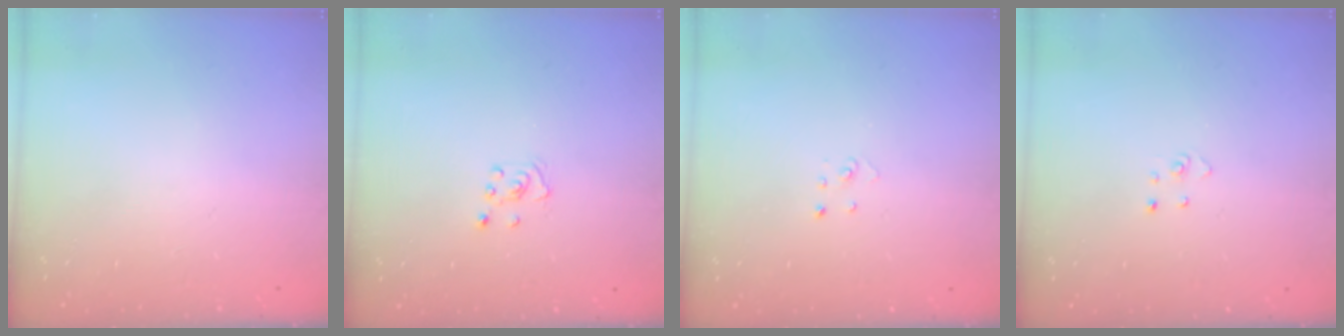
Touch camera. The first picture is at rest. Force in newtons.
{"total": 2.8, "press": 2.8, "slide": 0.3}
{"total": 1.9, "press": 1.9, "slide": 0.2}
{"total": 2.7, "press": 2.7, "slide": 0.3}